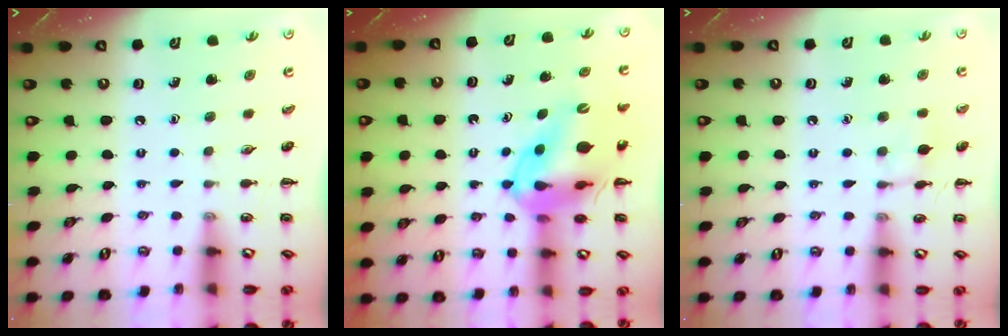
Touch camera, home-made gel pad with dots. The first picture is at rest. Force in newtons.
{"total": 16.3, "press": 15.6, "slide": 4.7}
{"total": 7.5, "press": 7.3, "slide": 1.7}